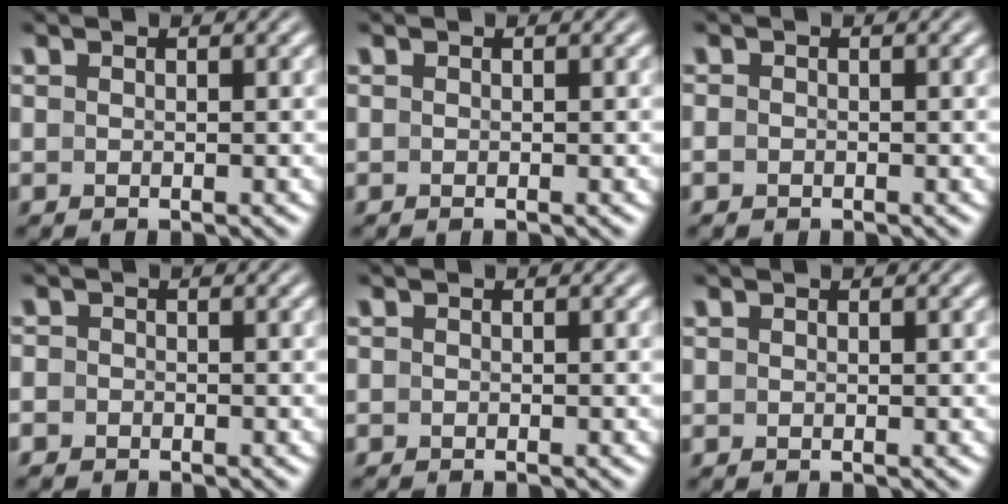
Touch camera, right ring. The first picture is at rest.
{"total": 0.0}
{"total": 1.1, "force": [-0.7, 0.8, 0.3], "torque": [-0.017, -0.012, -0.008]}
{"total": 2.0, "force": [-1.3, 1.5, 0.0], "torque": [-0.013, -0.013, -0.021]}
{"total": 0.5, "force": [-0.5, 0.0, 0.0], "torque": [-0.003, -0.006, -0.007]}
{"total": 0.0}